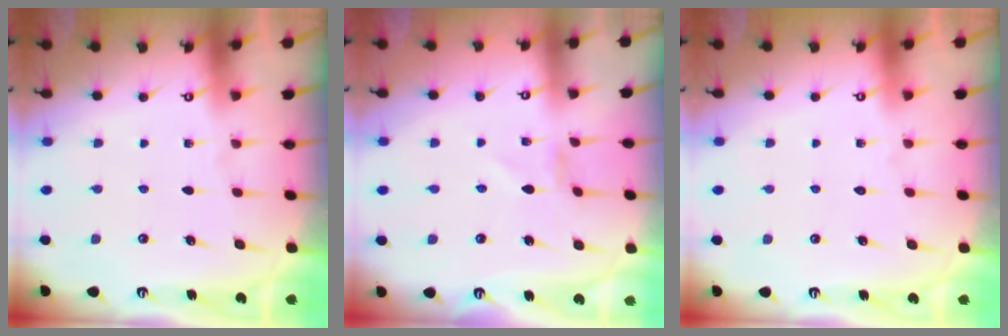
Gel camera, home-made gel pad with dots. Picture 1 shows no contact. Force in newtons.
{"total": 0.7, "press": 0.6, "slide": 0.3}
{"total": 1.8, "press": 1.8, "slide": 0.1}